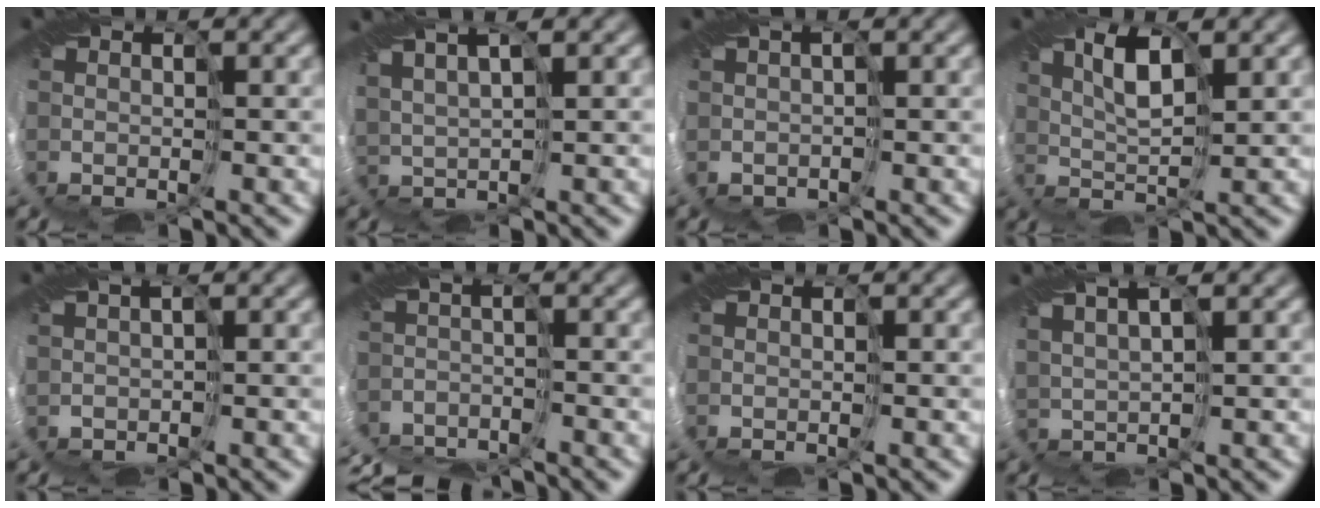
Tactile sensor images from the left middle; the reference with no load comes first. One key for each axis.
{"total": 4.8, "fx": 3.1, "fy": 1.8, "fz": 3.2, "tx": -0.077, "ty": 0.023, "tz": 0.050}
{"total": 1.4, "fx": 0.6, "fy": 1.1, "fz": 0.7, "tx": -0.022, "ty": 0.015, "tz": 0.020}
{"total": 3.3, "fx": 1.3, "fy": 1.3, "fz": 2.7, "tx": -0.062, "ty": 0.002, "tz": 0.023}
{"total": 1.6, "fx": 0.6, "fy": 1.0, "fz": 1.1, "tx": -0.025, "ty": 0.013, "tz": 0.019}
{"total": 7.6, "fx": -7.3, "fy": 2.0, "fz": 0.8, "tx": -0.006, "ty": -0.008, "tz": -0.118}
{"total": 0.0}
{"total": 4.3, "fx": 2.8, "fy": 1.6, "fz": 2.8, "tx": -0.064, "ty": 0.020, "tz": 0.045}